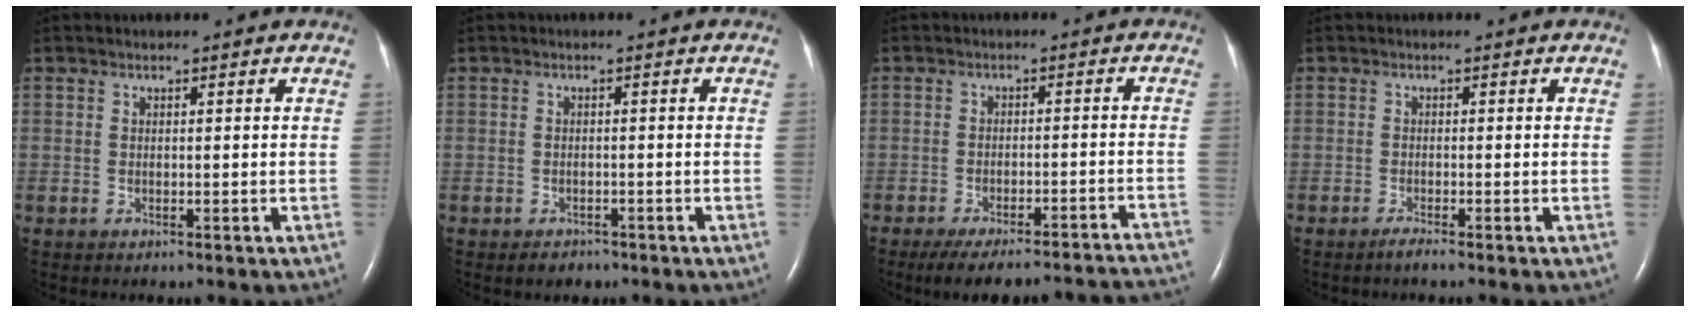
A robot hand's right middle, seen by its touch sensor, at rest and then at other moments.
{"total": 1.8, "force": [-1.3, 1.1, 0.5], "torque": [-0.012, 0.001, -0.015]}
{"total": 20.4, "force": [-19.0, 1.8, 7.2], "torque": [-0.069, -0.009, -0.238]}
{"total": 1.2, "force": [-1.0, -0.2, 0.6], "torque": [-0.017, -0.002, -0.021]}